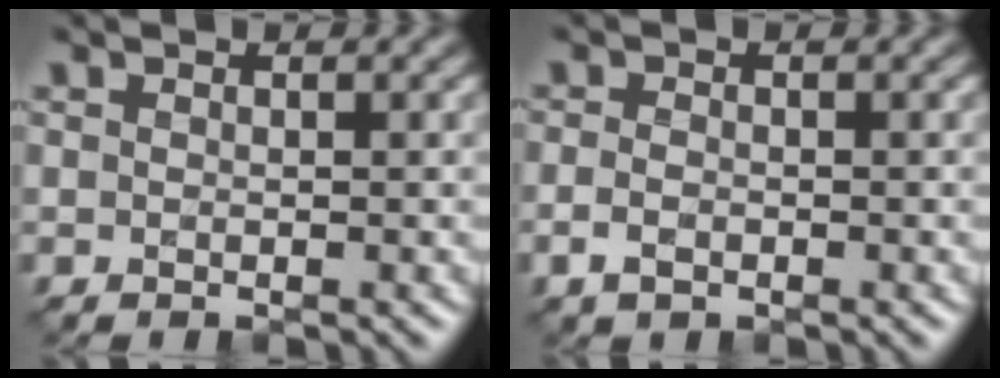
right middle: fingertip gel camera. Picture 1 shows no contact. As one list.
[{"total": 1.6, "force": [-0.6, 1.0, 1.1], "torque": [-0.024, -0.004, -0.015]}]